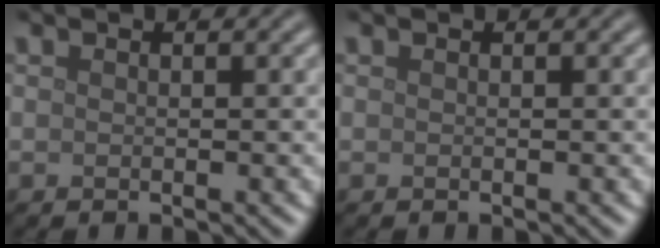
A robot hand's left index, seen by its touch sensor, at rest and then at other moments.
{"total": 0.0}